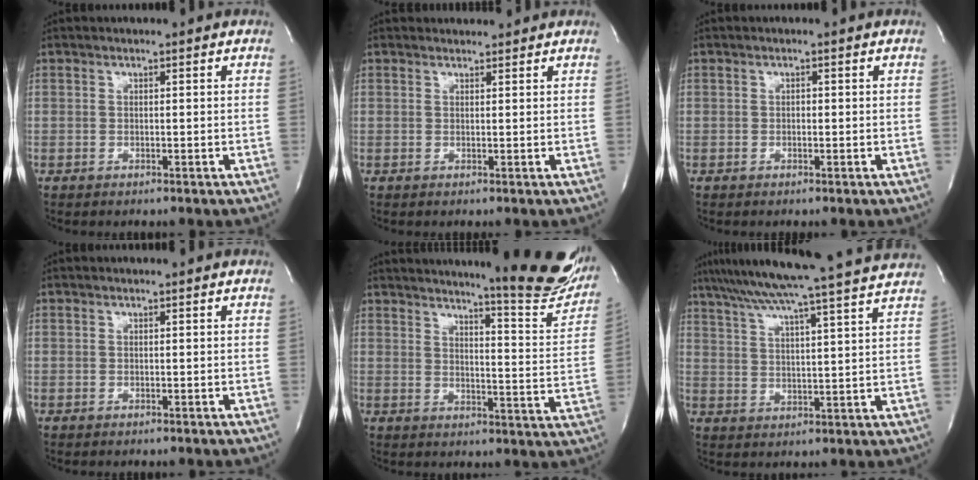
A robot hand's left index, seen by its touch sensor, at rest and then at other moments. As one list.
[{"total": 2.4, "force": [2.4, 0.5, -0.1], "torque": [-0.007, 0.012, 0.033]}, {"total": 0.0}, {"total": 0.0}, {"total": 20.3, "force": [17.8, 1.3, 9.8], "torque": [-0.126, -0.080, 0.209]}, {"total": 21.3, "force": [18.7, -1.4, 10.0], "torque": [-0.179, -0.005, 0.258]}]